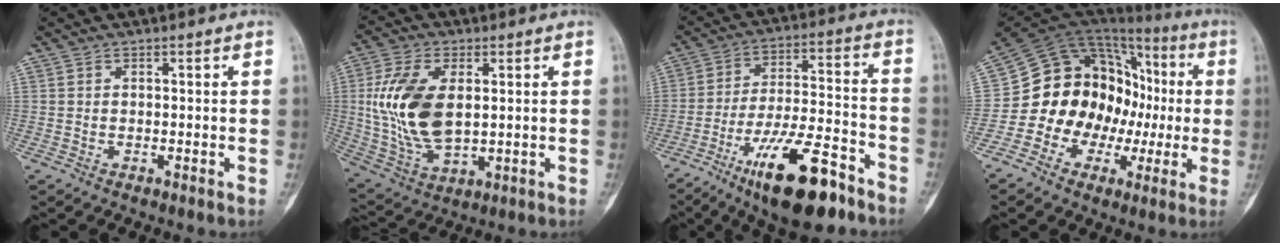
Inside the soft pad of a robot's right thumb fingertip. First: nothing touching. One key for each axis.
{"total": 15.8, "fx": 1.9, "fy": 8.8, "fz": 12.9, "tx": -0.263, "ty": -0.009, "tz": 0.045}
{"total": 18.4, "fx": -11.1, "fy": 5.6, "fz": 13.5, "tx": -0.226, "ty": 0.067, "tz": -0.182}
{"total": 18.6, "fx": -2.5, "fy": 14.9, "fz": 10.8, "tx": -0.112, "ty": 0.087, "tz": -0.037}